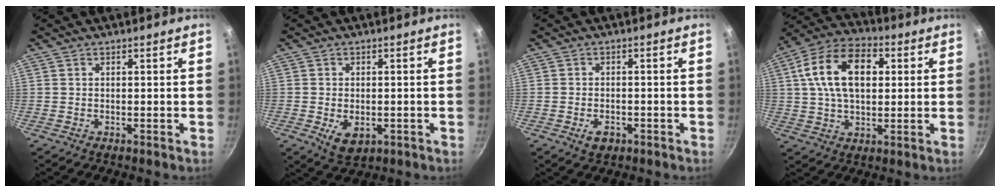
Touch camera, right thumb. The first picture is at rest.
{"total": 5.5, "force": [-1.4, 3.6, 3.9], "torque": [-0.057, -0.006, -0.012]}
{"total": 3.4, "force": [-1.6, 2.2, 2.0], "torque": [-0.032, 0.012, -0.021]}
{"total": 16.2, "force": [3.6, 10.1, 12.2], "torque": [-0.191, 0.016, 0.047]}